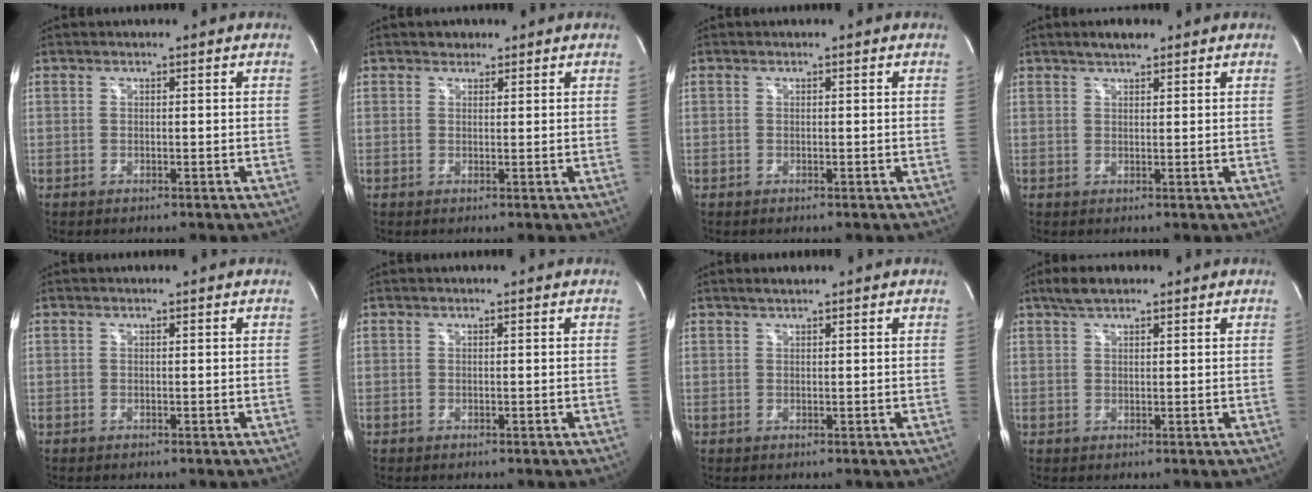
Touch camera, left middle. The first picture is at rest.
{"total": 1.4, "force": [1.0, 0.9, 0.1], "torque": [-0.001, 0.000, 0.013]}
{"total": 0.0}
{"total": 2.8, "force": [2.3, 0.8, 1.5], "torque": [-0.034, 0.008, 0.038]}
{"total": 0.0}
{"total": 0.0}
{"total": 1.1, "force": [1.0, 0.1, 0.5], "torque": [-0.016, 0.006, 0.021]}
{"total": 3.3, "force": [2.4, 1.1, 1.9], "torque": [-0.045, 0.011, 0.046]}